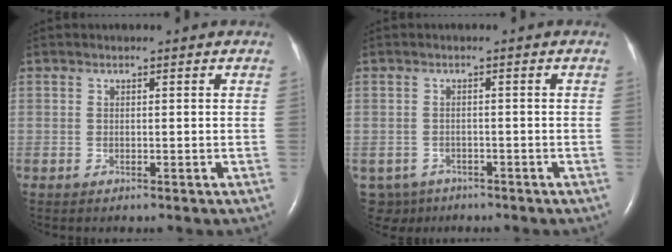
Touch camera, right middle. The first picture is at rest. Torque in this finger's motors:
{"motor_torque": [-0.24, -0.02, -0.10, 0.00]}